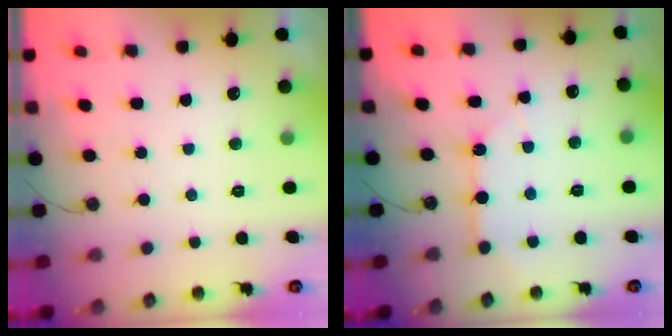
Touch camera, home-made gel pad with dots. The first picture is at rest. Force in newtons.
{"total": 6.3, "press": 6.3, "slide": 0.6}